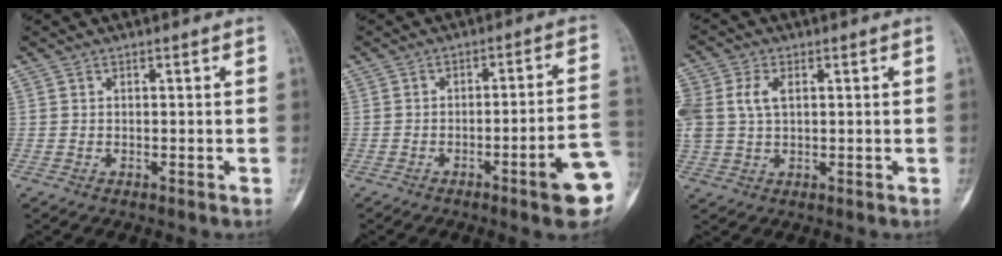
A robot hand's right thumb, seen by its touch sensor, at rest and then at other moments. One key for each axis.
{"total": 10.7, "fx": -4.4, "fy": 1.2, "fz": 9.7, "tx": -0.112, "ty": 0.026, "tz": -0.057}
{"total": 10.8, "fx": 2.5, "fy": 7.2, "fz": 7.5, "tx": -0.201, "ty": 0.010, "tz": 0.052}